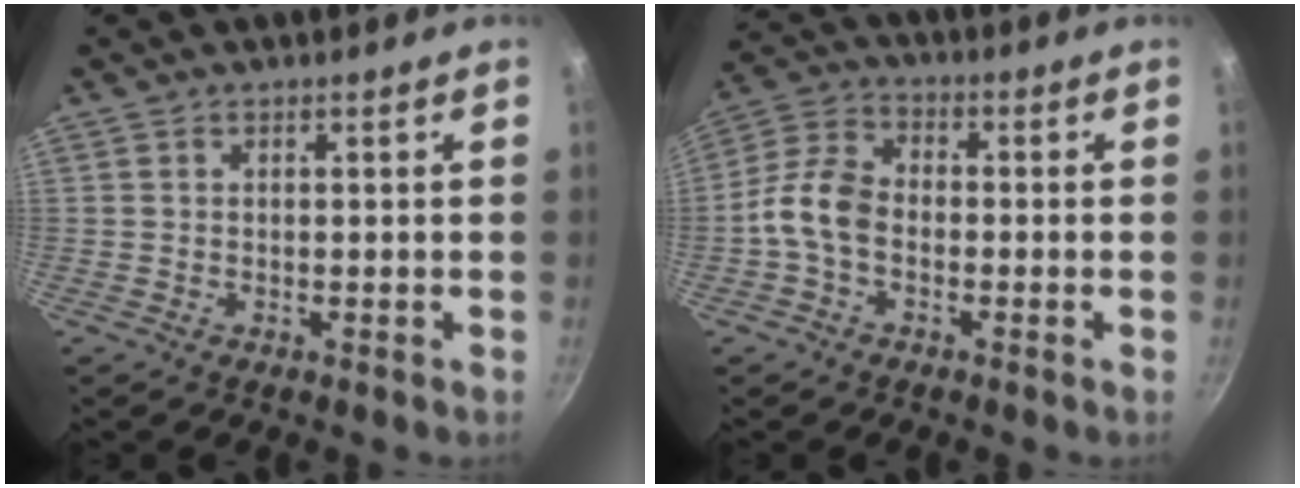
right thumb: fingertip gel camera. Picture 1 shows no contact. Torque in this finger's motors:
{"motor_torque": [-0.04, 0.68, 0.80, -0.66, 0.09]}